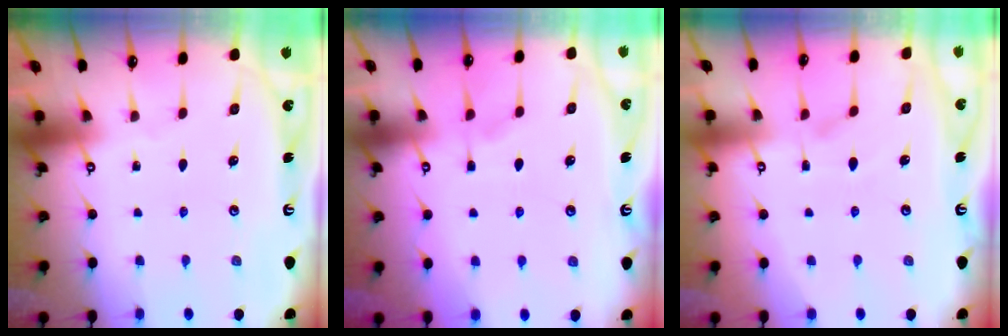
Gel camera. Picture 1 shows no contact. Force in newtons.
{"total": 1.0, "press": 0.6, "slide": 0.8}
{"total": 3.8, "press": 3.6, "slide": 1.1}